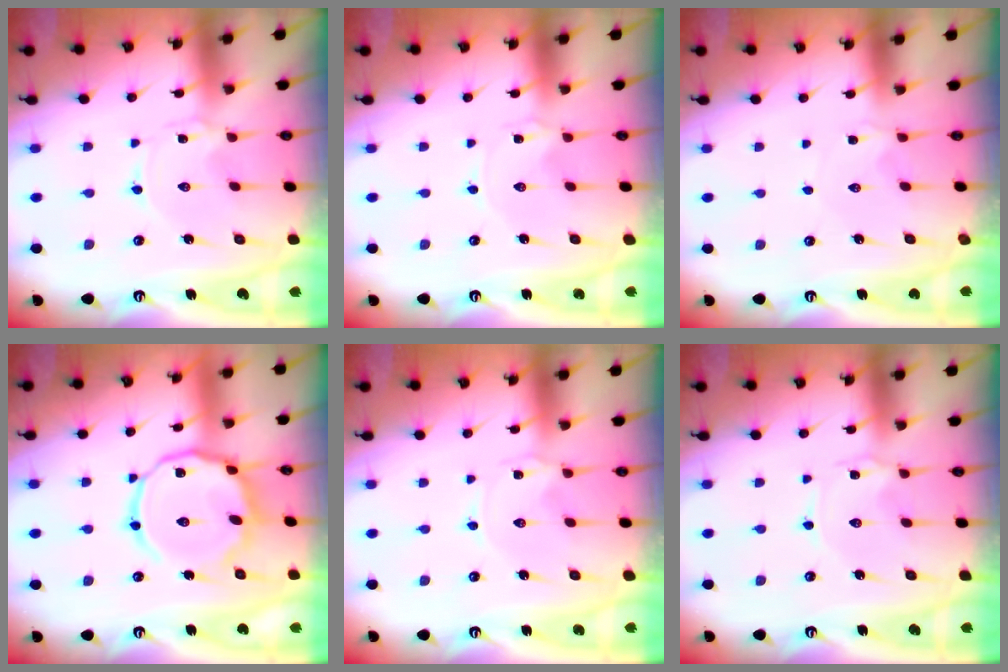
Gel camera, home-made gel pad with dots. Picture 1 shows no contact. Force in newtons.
{"total": 0.0}
{"total": 1.7, "press": 1.6, "slide": 0.3}
{"total": 13.8, "press": 13.8, "slide": 1.0}
{"total": 0.0}
{"total": 1.5, "press": 1.5, "slide": 0.2}